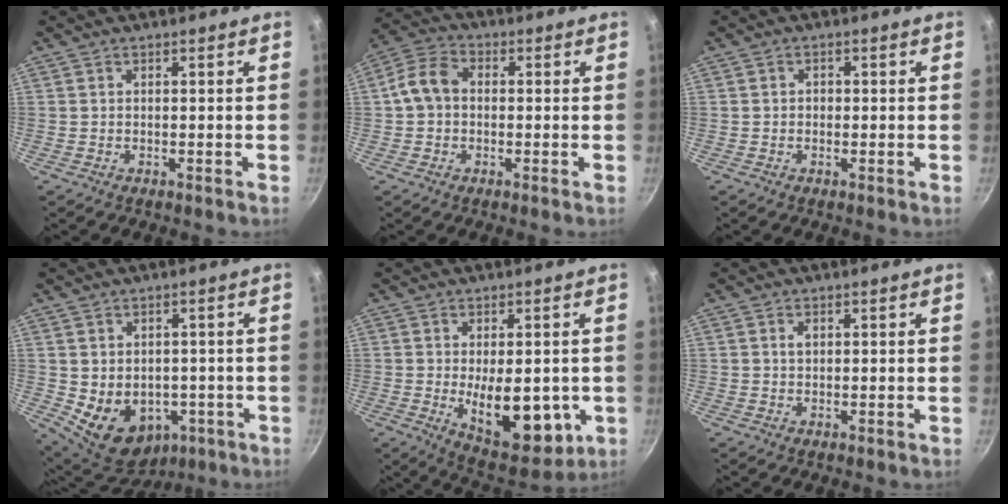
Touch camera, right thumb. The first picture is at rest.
{"total": 7.2, "force": [0.0, 5.6, 4.5], "torque": [-0.071, 0.024, -0.017]}
{"total": 1.2, "force": [-0.2, 1.1, 0.5], "torque": [-0.006, 0.005, -0.004]}
{"total": 13.4, "force": [-3.1, 10.0, 8.3], "torque": [-0.102, -0.004, -0.019]}
{"total": 14.8, "force": [-2.1, 7.6, 12.5], "torque": [-0.139, -0.018, -0.011]}
{"total": 1.4, "force": [0.3, 1.0, 0.9], "torque": [-0.012, 0.002, 0.005]}